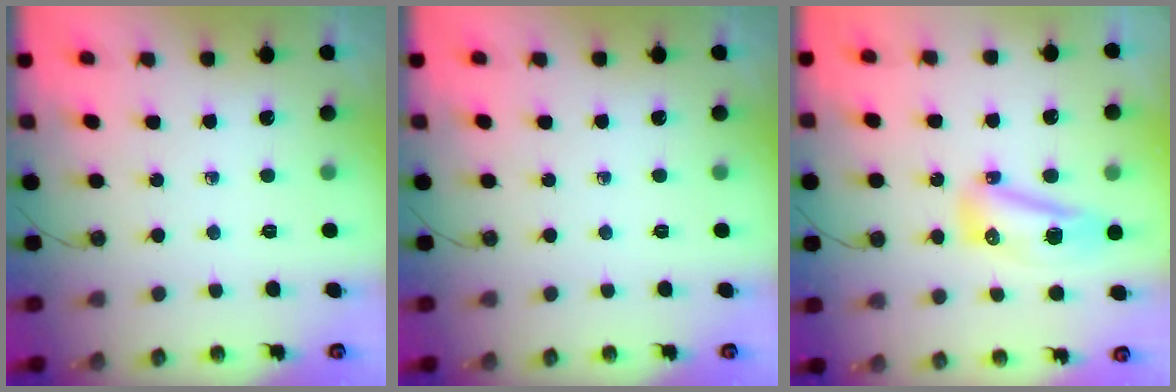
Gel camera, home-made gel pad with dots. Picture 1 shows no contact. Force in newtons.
{"total": 0.0}
{"total": 8.7, "press": 8.6, "slide": 1.1}